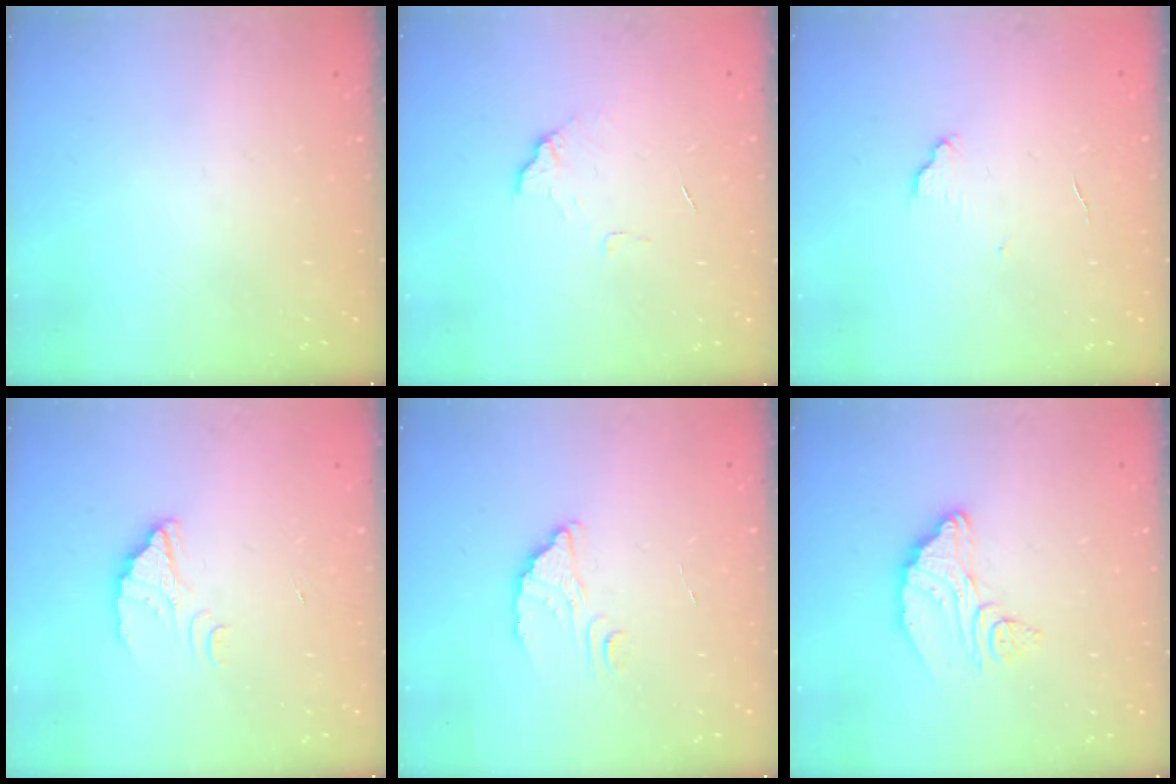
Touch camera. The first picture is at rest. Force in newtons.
{"total": 4.8, "press": 4.8, "slide": 0.4}
{"total": 5.2, "press": 5.1, "slide": 0.4}
{"total": 1.6, "press": 1.6, "slide": 0.0}
{"total": 2.6, "press": 2.6, "slide": 0.1}
{"total": 11.4, "press": 11.4, "slide": 1.1}